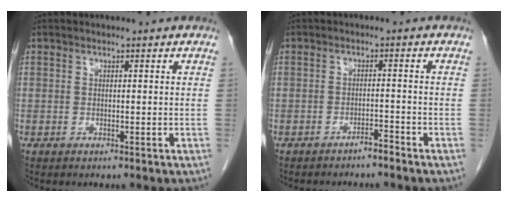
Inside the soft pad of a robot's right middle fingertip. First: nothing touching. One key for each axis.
{"total": 1.8, "fx": -1.7, "fy": -0.1, "fz": 0.6, "tx": -0.010, "ty": -0.001, "tz": -0.026}